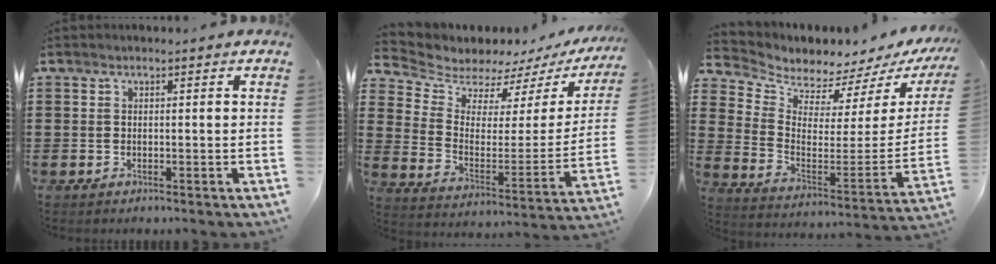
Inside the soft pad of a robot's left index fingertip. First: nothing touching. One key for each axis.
{"total": 5.3, "fx": 5.0, "fy": 1.7, "fz": 0.0, "tx": -0.041, "ty": -0.045, "tz": 0.083}
{"total": 3.8, "fx": 3.8, "fy": 0.5, "fz": -0.4, "tx": -0.026, "ty": -0.054, "tz": 0.059}